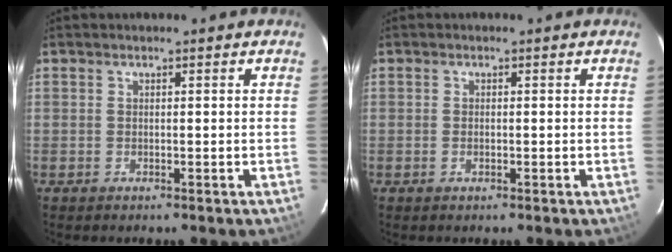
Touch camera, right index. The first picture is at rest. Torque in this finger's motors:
{"motor_torque": [-0.13, 0.22, -0.07, -0.02]}